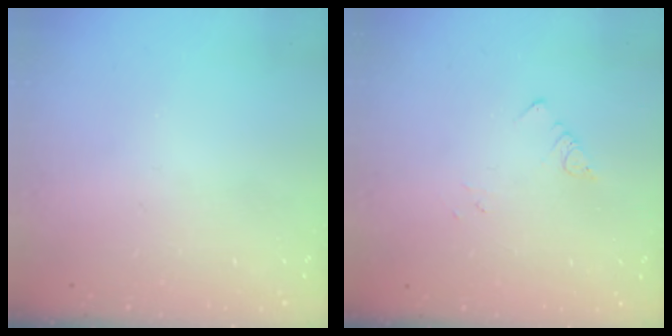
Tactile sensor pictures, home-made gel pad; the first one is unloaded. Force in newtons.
{"total": 1.9, "press": 1.9, "slide": 0.2}